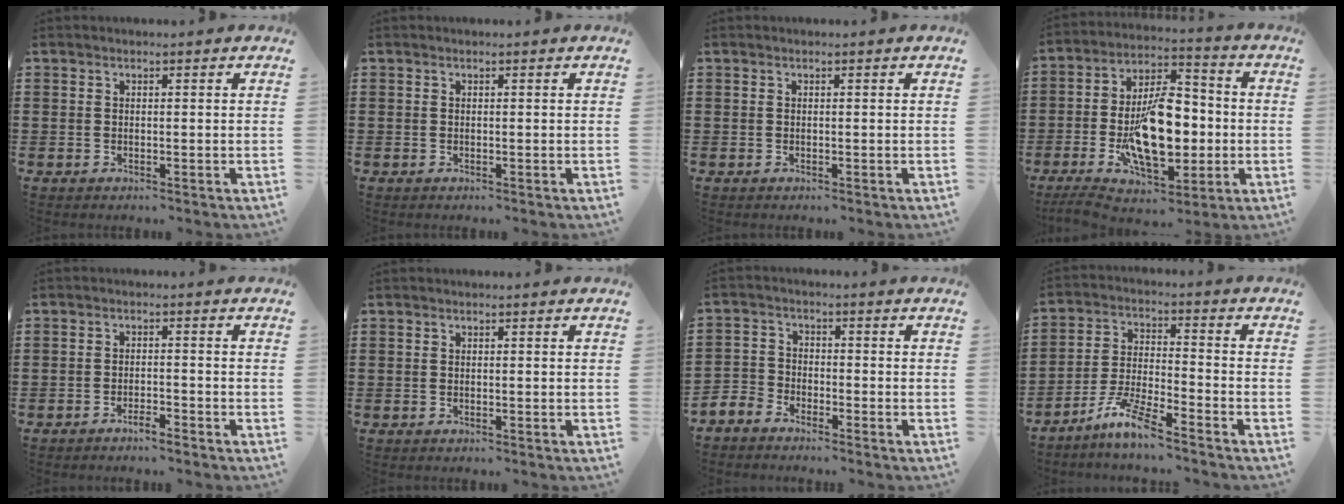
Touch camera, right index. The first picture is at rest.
{"total": 0.0}
{"total": 0.0}
{"total": 15.0, "force": [-2.5, 7.7, 12.6], "torque": [-0.228, -0.002, -0.037]}
{"total": 2.0, "force": [-1.9, 0.1, 0.6], "torque": [-0.014, 0.002, -0.038]}
{"total": 0.0}
{"total": 3.0, "force": [-2.9, 1.0, -0.1], "torque": [-0.016, 0.002, -0.065]}
{"total": 7.4, "force": [-6.1, 0.3, 4.3], "torque": [-0.103, -0.012, -0.121]}